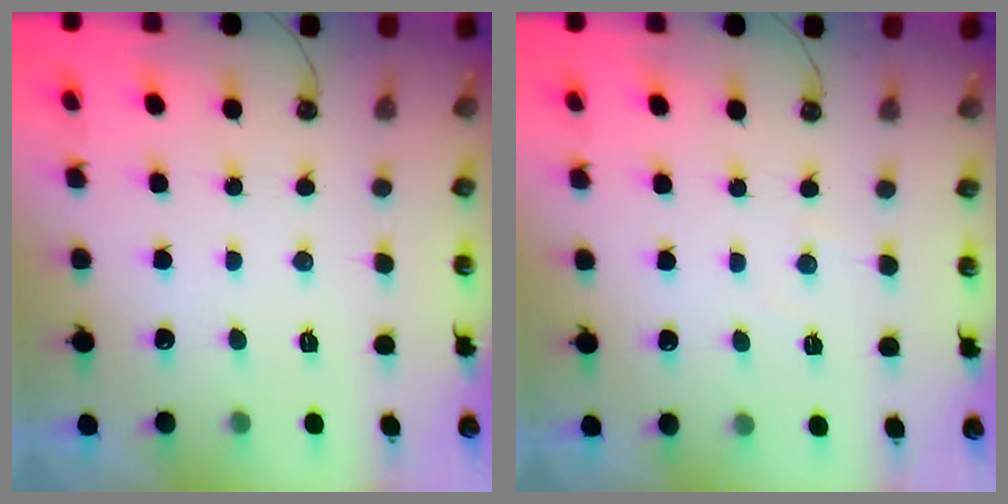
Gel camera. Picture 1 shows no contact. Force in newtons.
{"total": 2.7, "press": 2.7, "slide": 0.4}